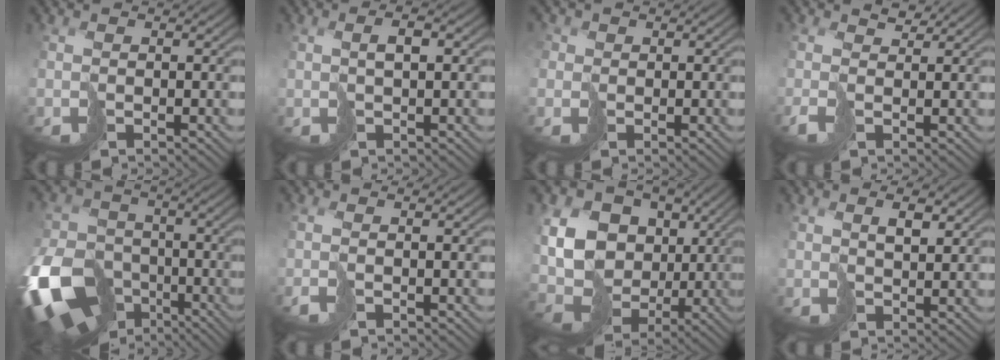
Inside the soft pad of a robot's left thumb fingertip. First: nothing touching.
{"total": 2.3, "force": [0.8, 0.5, 2.1], "torque": [-0.038, 0.007, 0.014]}
{"total": 2.5, "force": [-0.1, 2.5, 0.5], "torque": [-0.015, -0.005, -0.001]}
{"total": 2.3, "force": [0.2, 1.0, 2.0], "torque": [-0.059, 0.006, -0.003]}
{"total": 18.8, "force": [-8.7, 13.8, 9.4], "torque": [-0.275, -0.058, -0.134]}
{"total": 1.6, "force": [-0.3, 0.3, 1.5], "torque": [-0.030, 0.000, -0.012]}
{"total": 15.5, "force": [2.9, 12.9, 8.0], "torque": [-0.225, 0.014, 0.063]}
{"total": 2.6, "force": [2.0, 0.7, 1.6], "torque": [-0.029, 0.000, 0.040]}